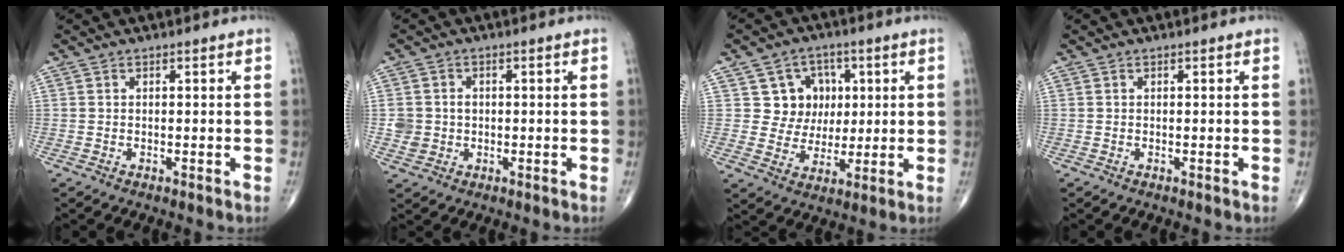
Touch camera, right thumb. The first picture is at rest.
{"total": 4.1, "force": [-0.2, 3.8, 1.4], "torque": [-0.010, 0.004, 0.002]}
{"total": 8.8, "force": [2.4, 8.1, 2.4], "torque": [0.013, 0.000, 0.039]}
{"total": 0.0}